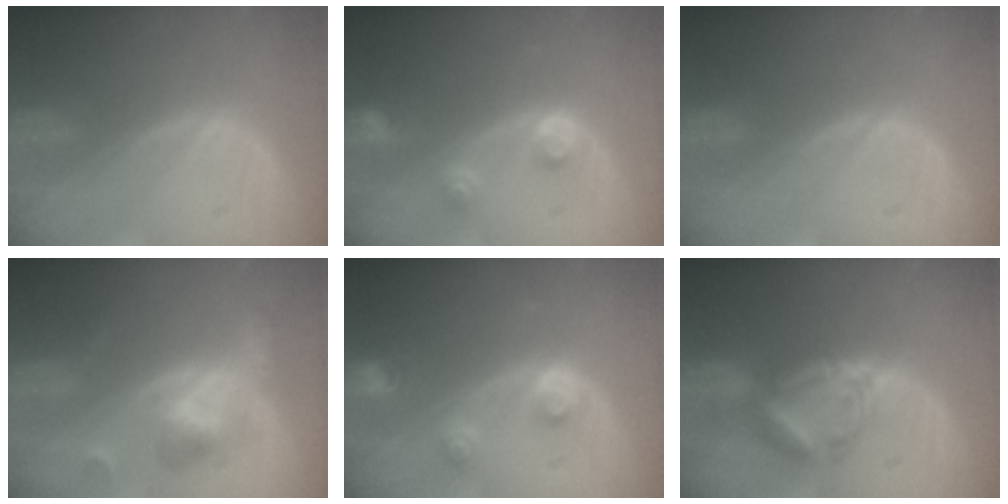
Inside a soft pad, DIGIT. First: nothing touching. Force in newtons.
{"total": 3.1, "press": 3.1, "slide": 0.2}
{"total": 0.0}
{"total": 5.8, "press": 5.8, "slide": 0.2}
{"total": 3.3, "press": 3.2, "slide": 1.0}
{"total": 6.2, "press": 6.2, "slide": 0.4}